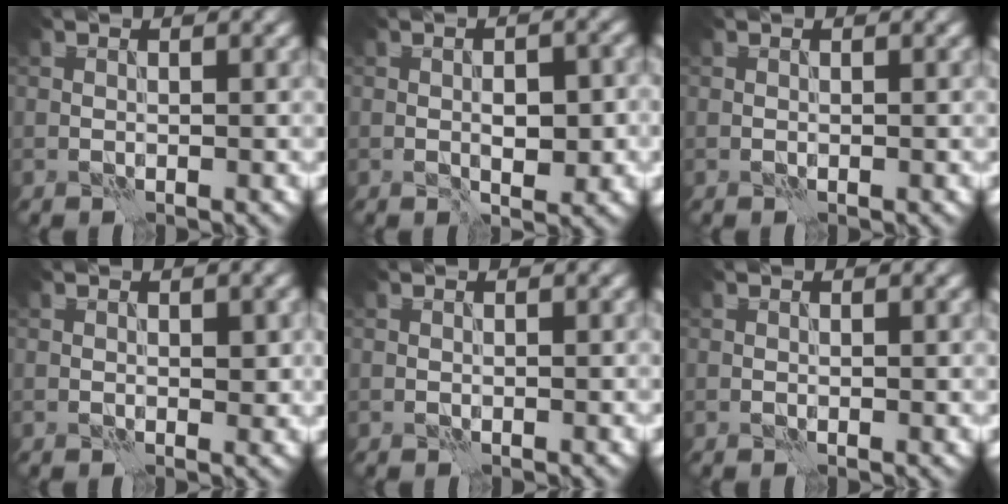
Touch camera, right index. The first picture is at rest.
{"total": 3.8, "force": [-0.4, 1.7, 3.4], "torque": [-0.048, 0.002, -0.004]}
{"total": 0.0}
{"total": 1.3, "force": [0.3, 0.6, 1.1], "torque": [-0.012, -0.002, 0.004]}
{"total": 0.0}
{"total": 0.0}